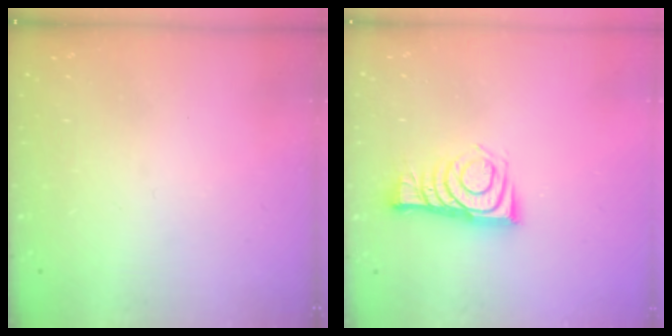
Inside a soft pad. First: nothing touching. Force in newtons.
{"total": 9.0, "press": 9.0, "slide": 0.2}